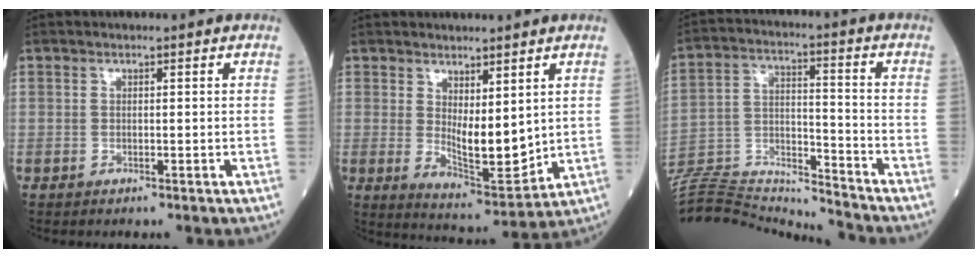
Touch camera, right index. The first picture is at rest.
{"total": 7.8, "force": [1.6, 2.4, 7.3], "torque": [-0.120, -0.023, 0.046]}
{"total": 16.7, "force": [-16.6, -0.5, 1.9], "torque": [-0.038, 0.029, -0.280]}